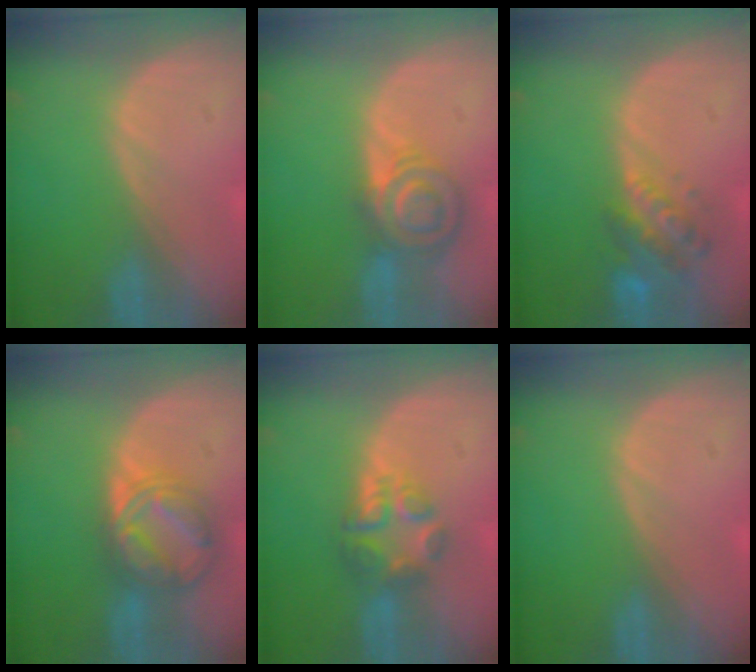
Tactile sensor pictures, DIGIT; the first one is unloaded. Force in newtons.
{"total": 6.8, "press": 6.5, "slide": 2.2}
{"total": 6.2, "press": 5.7, "slide": 2.3}
{"total": 7.6, "press": 7.6, "slide": 0.6}
{"total": 6.0, "press": 5.2, "slide": 3.1}
{"total": 0.0}